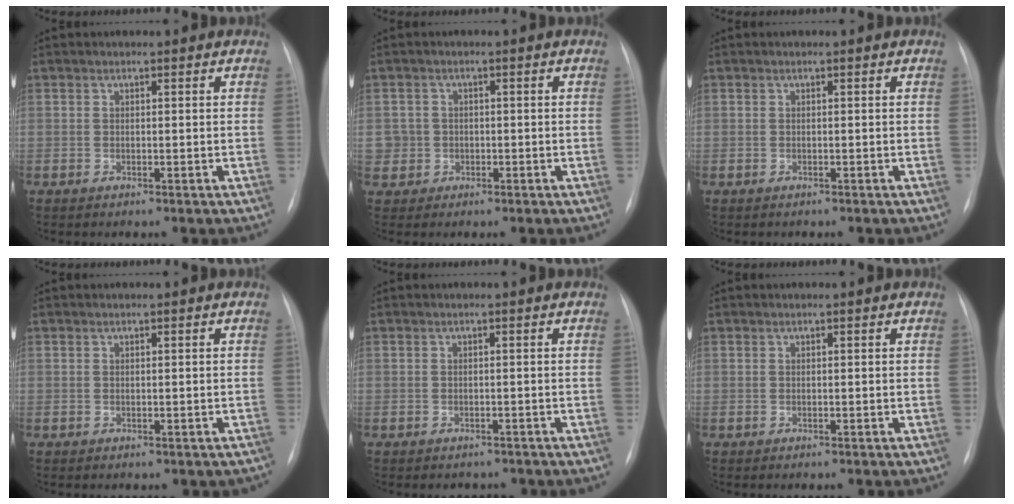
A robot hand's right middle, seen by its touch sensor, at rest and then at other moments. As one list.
[{"total": 3.2, "force": [-0.3, 3.2, -0.2], "torque": [0.014, 0.009, -0.004]}, {"total": 0.0}, {"total": 0.7, "force": [-0.2, 0.7, 0.2], "torque": [-0.001, 0.007, 0.002]}, {"total": 2.1, "force": [-1.7, 1.2, 0.1], "torque": [-0.002, 0.006, -0.023]}, {"total": 0.0}]